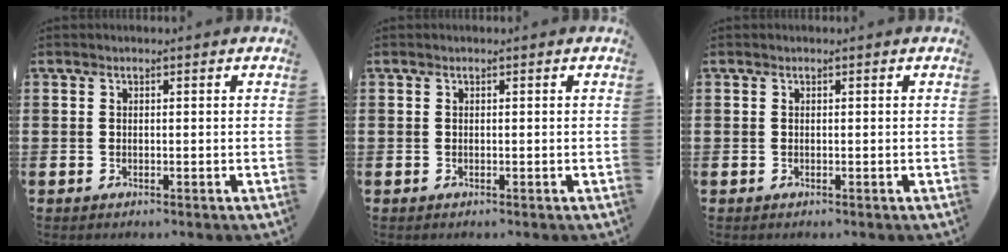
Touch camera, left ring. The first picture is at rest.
{"total": 0.0}
{"total": 0.0}